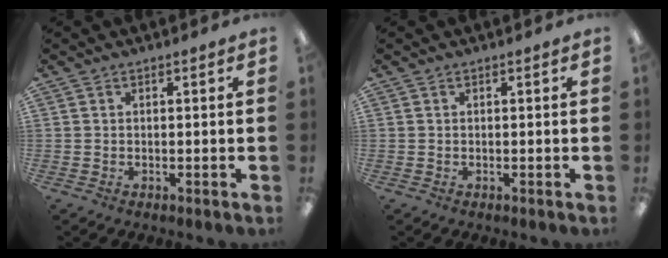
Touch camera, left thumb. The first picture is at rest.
{"total": 0.0}